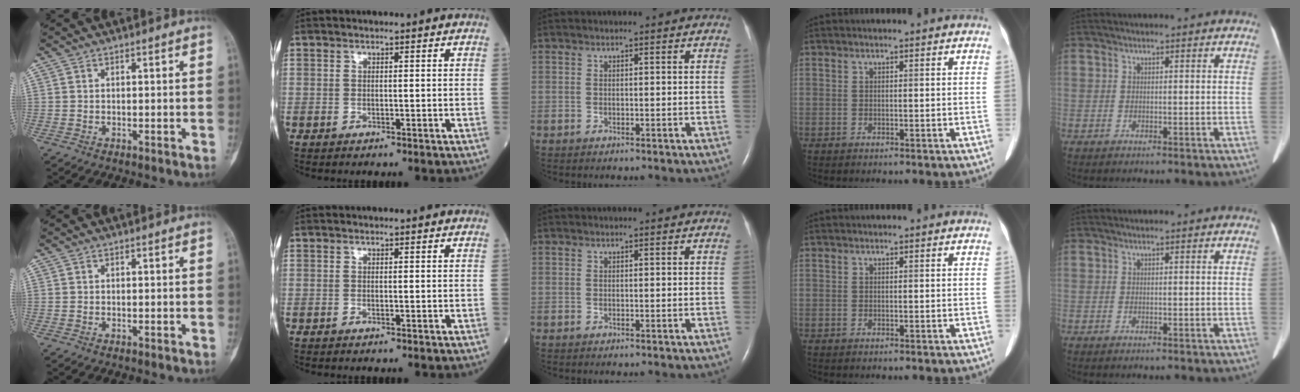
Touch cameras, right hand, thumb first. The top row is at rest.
{}